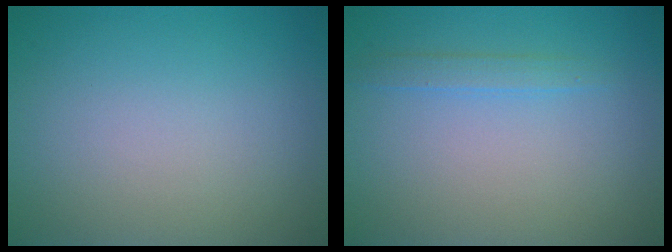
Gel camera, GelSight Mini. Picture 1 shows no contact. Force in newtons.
{"total": 1.3, "press": 1.3, "slide": 0.2}